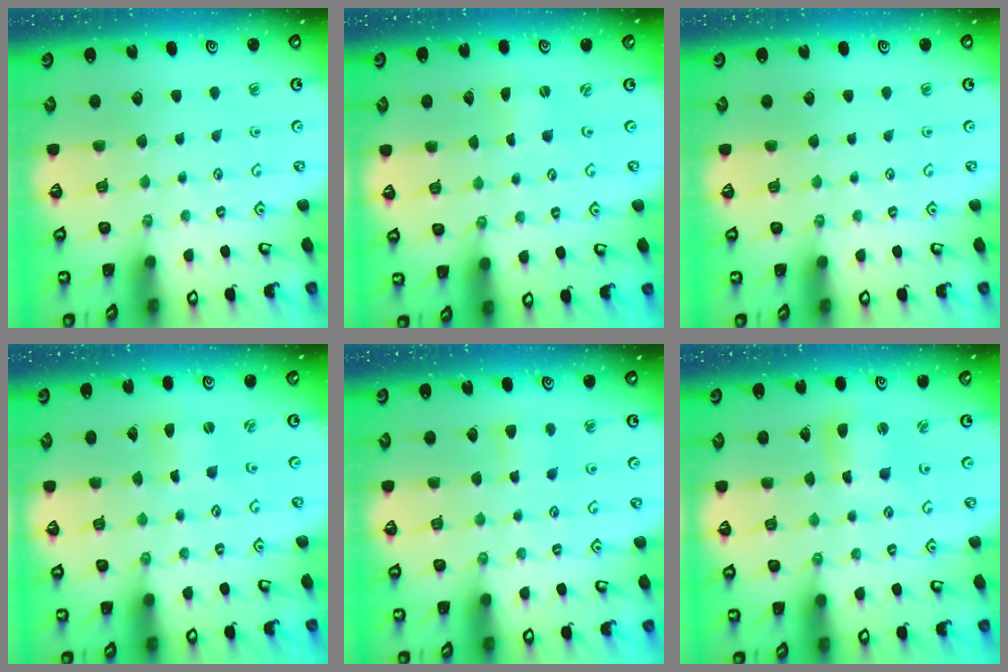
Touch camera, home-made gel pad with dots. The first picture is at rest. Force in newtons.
{"total": 0.0}
{"total": 0.0}
{"total": 0.0}
{"total": 5.2, "press": 5.1, "slide": 1.0}
{"total": 5.8, "press": 5.7, "slide": 0.7}